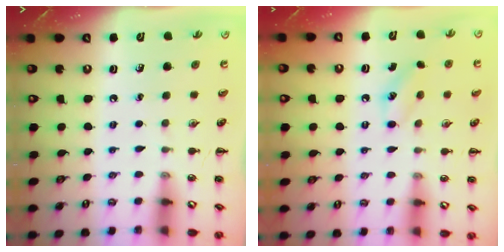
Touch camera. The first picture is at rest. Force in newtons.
{"total": 7.6, "press": 7.3, "slide": 1.9}